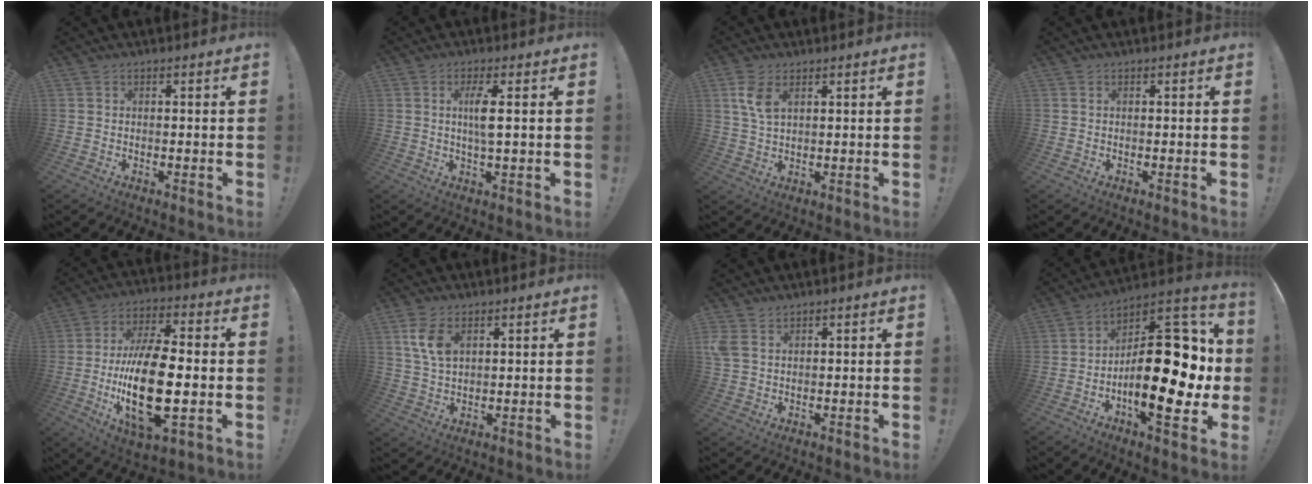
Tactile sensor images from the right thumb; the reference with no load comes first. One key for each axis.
{"total": 5.7, "fx": 1.1, "fy": 0.6, "fz": 5.5, "tx": -0.094, "ty": -0.010, "tz": 0.011}
{"total": 6.5, "fx": 3.1, "fy": 3.0, "fz": 4.8, "tx": -0.091, "ty": -0.009, "tz": 0.055}
{"total": 0.0}
{"total": 22.2, "fx": -3.6, "fy": 9.4, "fz": 19.7, "tx": -0.380, "ty": -0.003, "tz": -0.055}
{"total": 7.7, "fx": 3.6, "fy": 4.2, "fz": 5.4, "tx": -0.104, "ty": -0.009, "tz": 0.067}
{"total": 4.2, "fx": 2.3, "fy": 2.5, "fz": 2.5, "tx": -0.049, "ty": -0.004, "tz": 0.048}
{"total": 27.7, "fx": -3.8, "fy": 12.6, "fz": 24.3, "tx": -0.356, "ty": 0.014, "tz": -0.046}